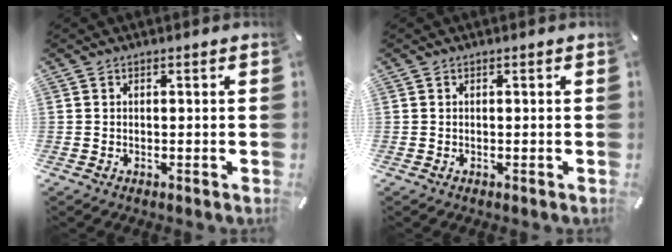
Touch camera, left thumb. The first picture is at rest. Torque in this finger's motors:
{"motor_torque": [-0.03, 0.03, -0.03, -0.03, 0.00]}